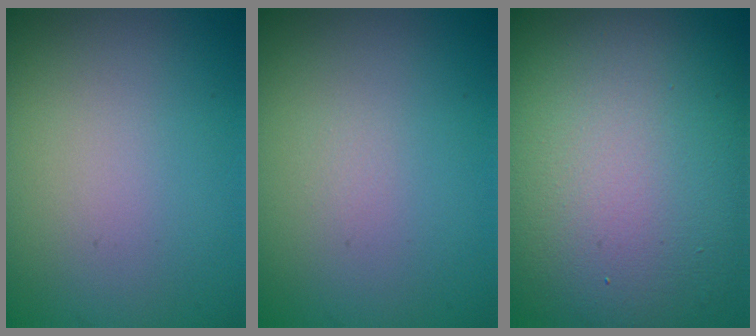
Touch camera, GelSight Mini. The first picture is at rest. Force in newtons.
{"total": 0.0}
{"total": 13.1, "press": 13.1, "slide": 1.1}